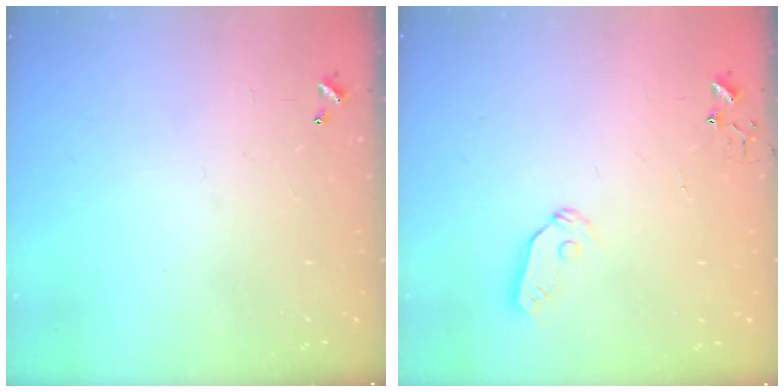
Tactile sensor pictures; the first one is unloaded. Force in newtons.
{"total": 6.5, "press": 6.5, "slide": 0.2}